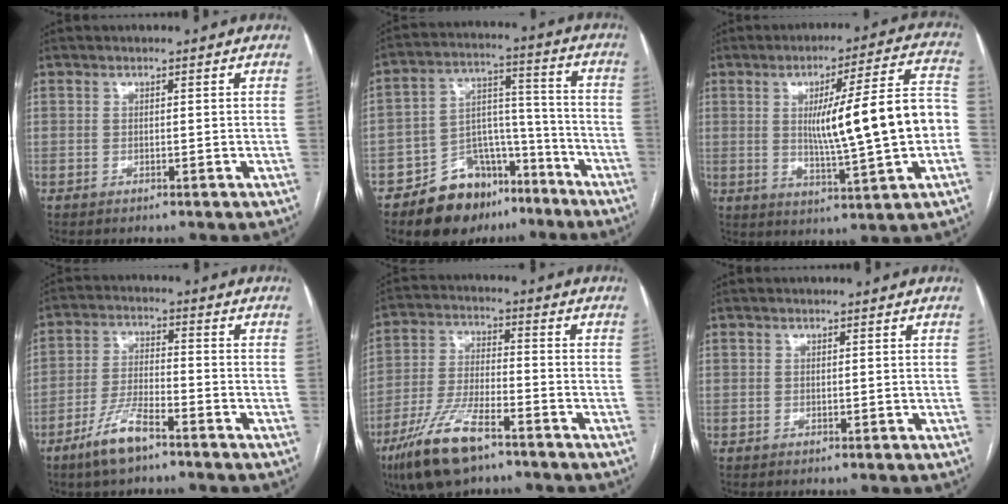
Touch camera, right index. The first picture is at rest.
{"total": 14.1, "force": [-9.8, 8.1, 5.9], "torque": [-0.085, 0.049, -0.155]}
{"total": 16.3, "force": [-0.5, 0.8, 16.2], "torque": [-0.240, 0.017, -0.004]}
{"total": 7.4, "force": [-5.1, 1.5, 5.2], "torque": [-0.109, -0.008, -0.099]}
{"total": 12.2, "force": [-7.9, 3.2, 8.7], "torque": [-0.183, -0.017, -0.144]}
{"total": 0.0}